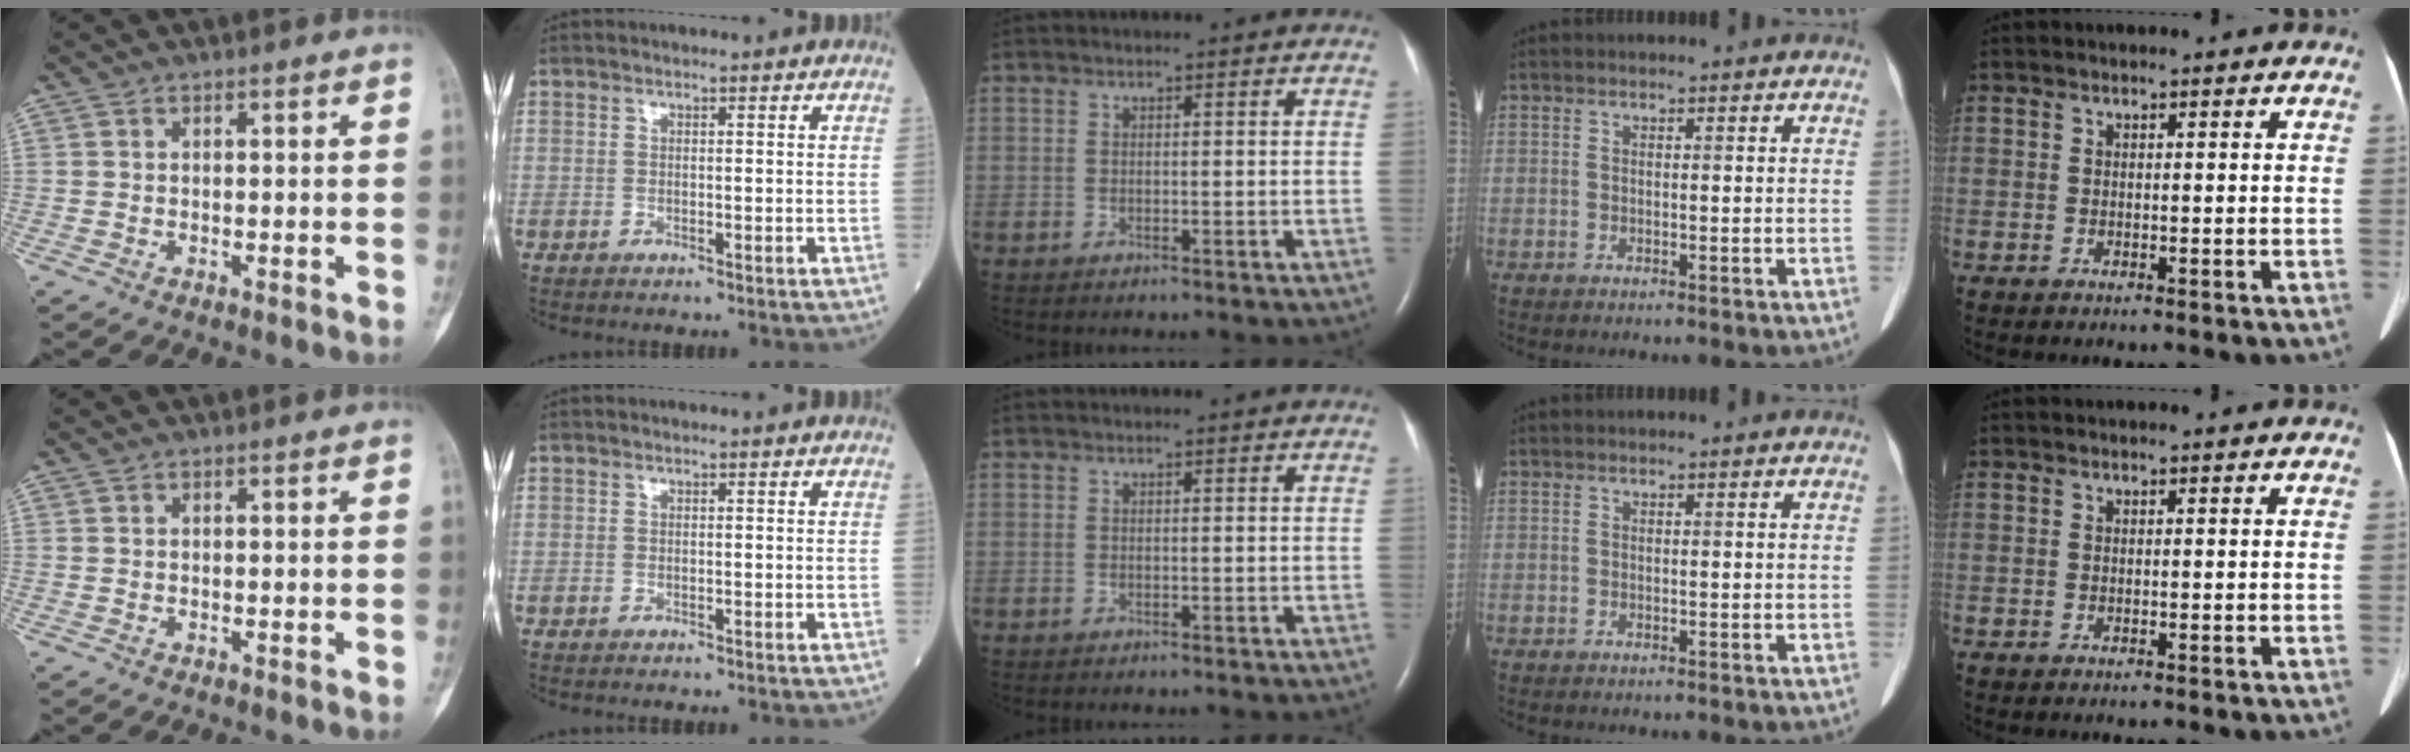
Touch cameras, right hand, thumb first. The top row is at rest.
{}